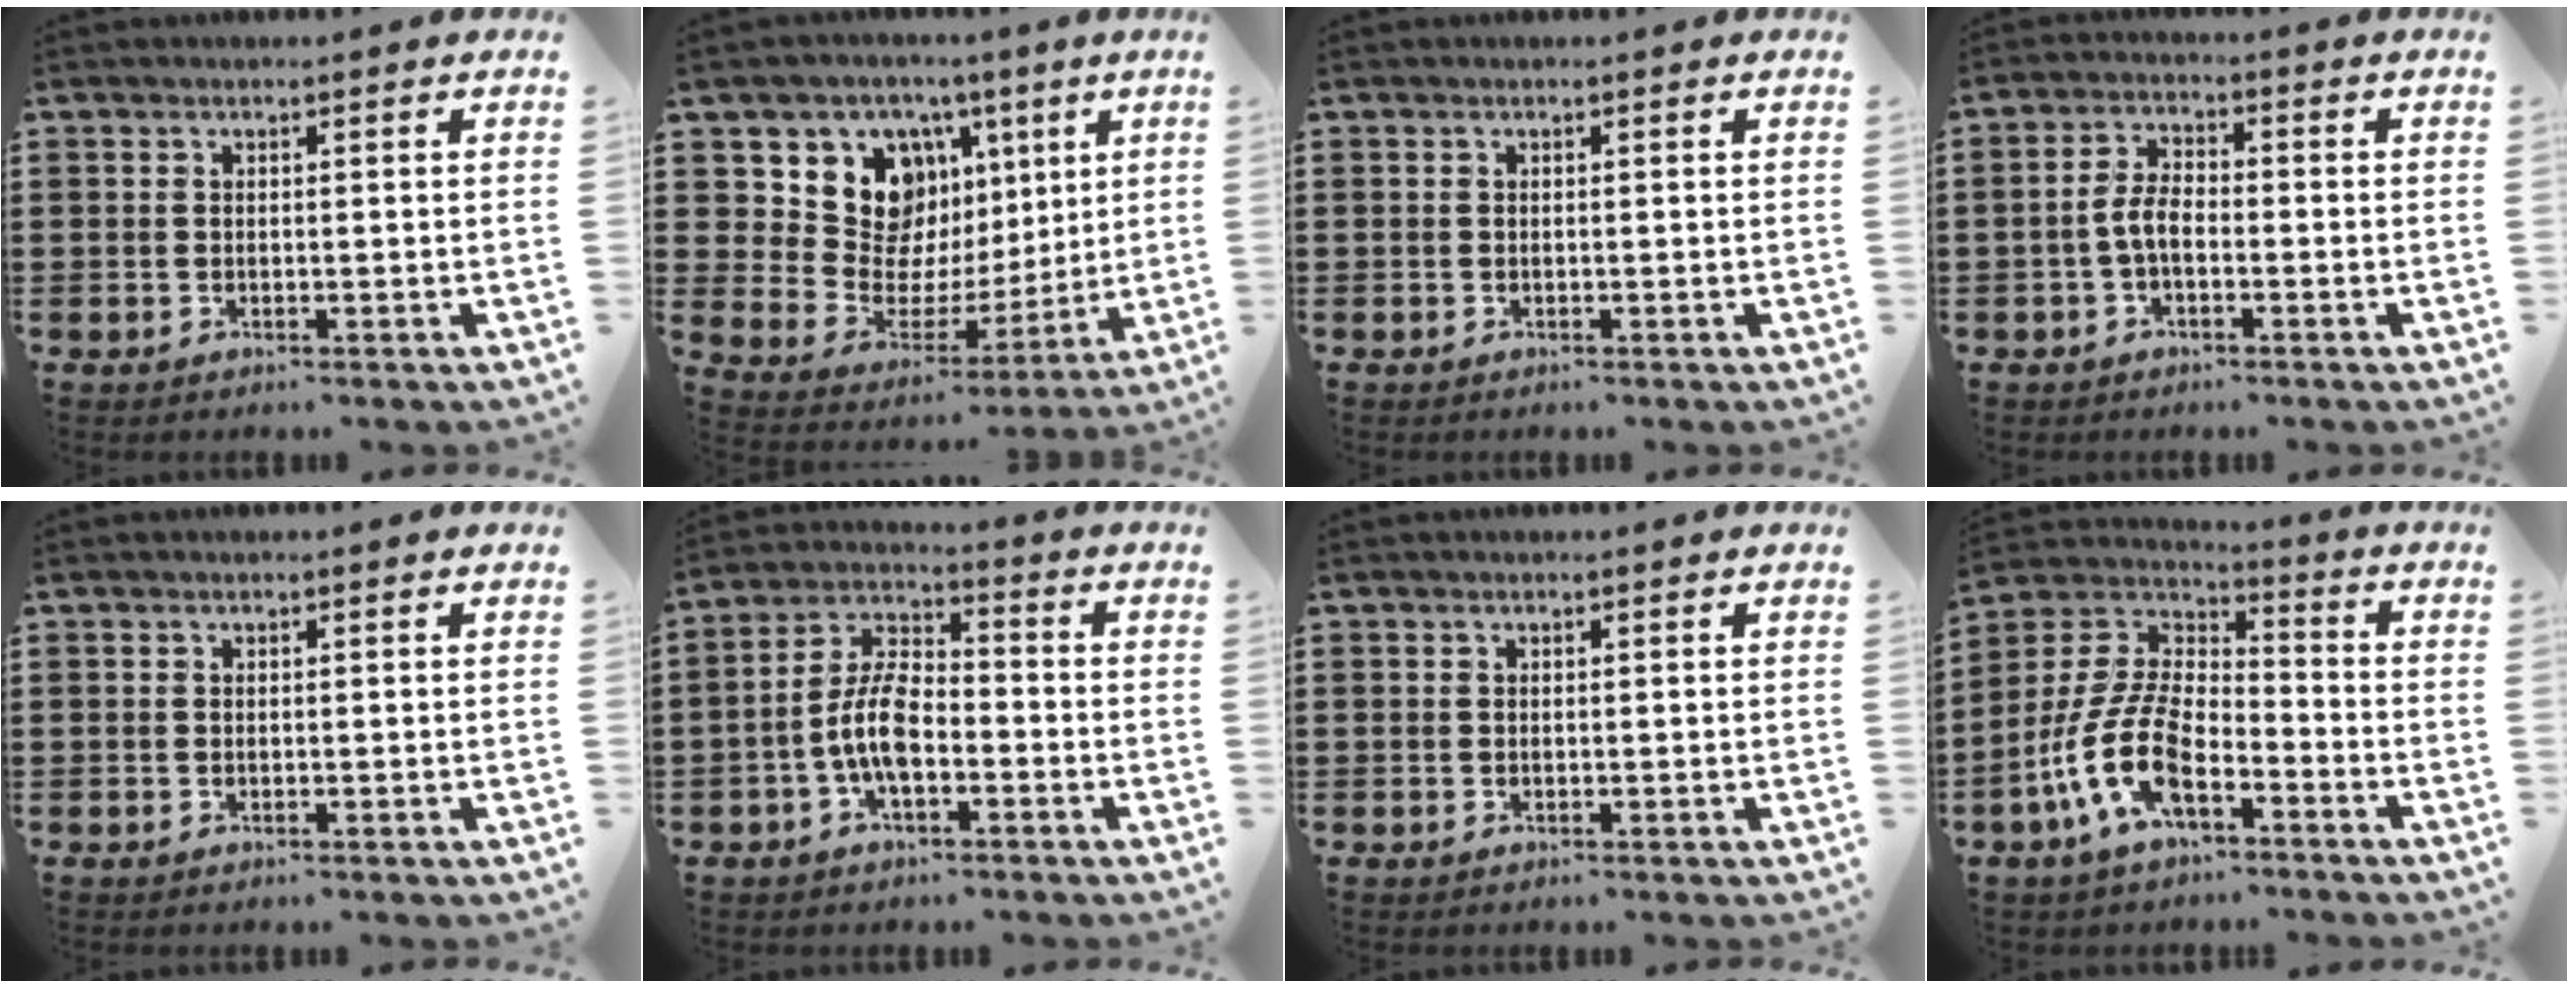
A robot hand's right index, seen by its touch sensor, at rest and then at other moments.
{"total": 11.9, "force": [5.2, 9.7, 4.6], "torque": [-0.114, -0.030, 0.104]}
{"total": 0.0}
{"total": 4.4, "force": [-1.2, 2.1, 3.6], "torque": [-0.085, 0.001, -0.029]}
{"total": 0.0}
{"total": 7.6, "force": [-2.5, 3.5, 6.3], "torque": [-0.153, -0.001, -0.055]}
{"total": 0.0}
{"total": 11.4, "force": [-5.9, 4.8, 8.5], "torque": [-0.227, -0.015, -0.126]}